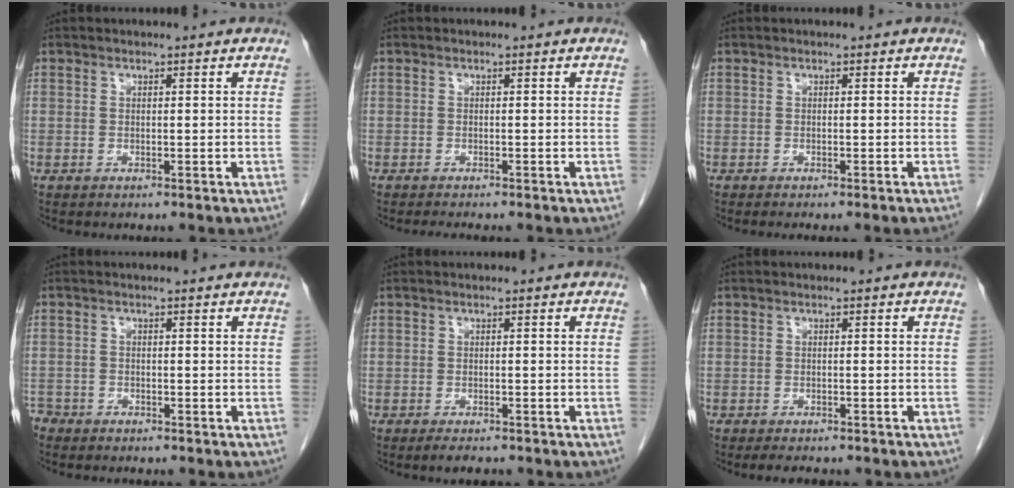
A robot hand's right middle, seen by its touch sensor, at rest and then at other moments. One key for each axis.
{"total": 1.8, "fx": -1.5, "fy": 0.0, "fz": 0.8, "tx": -0.014, "ty": -0.003, "tz": -0.021}
{"total": 1.8, "fx": -1.6, "fy": -0.4, "fz": 0.9, "tx": -0.007, "ty": 0.005, "tz": -0.020}
{"total": 2.5, "fx": -2.1, "fy": 1.3, "fz": 0.3, "tx": 0.000, "ty": 0.002, "tz": -0.036}
{"total": 2.1, "fx": -1.7, "fy": 0.6, "fz": 1.1, "tx": -0.022, "ty": -0.004, "tz": -0.023}
{"total": 4.3, "fx": -3.6, "fy": 1.2, "fz": 2.1, "tx": -0.029, "ty": -0.007, "tz": -0.041}